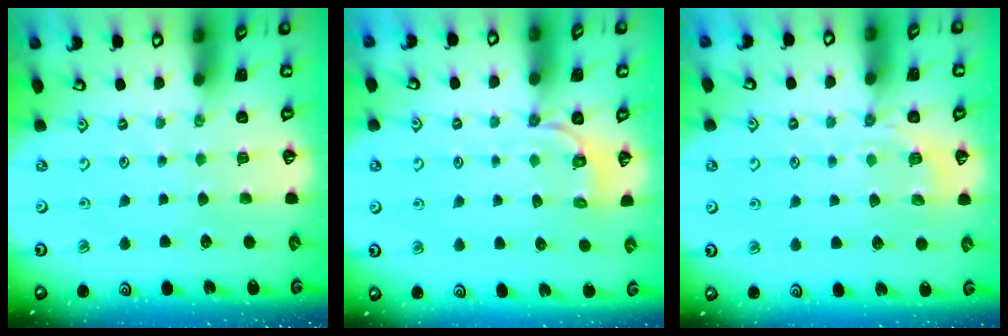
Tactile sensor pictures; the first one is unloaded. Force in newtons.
{"total": 3.7, "press": 2.7, "slide": 2.5}
{"total": 5.7, "press": 5.3, "slide": 1.9}